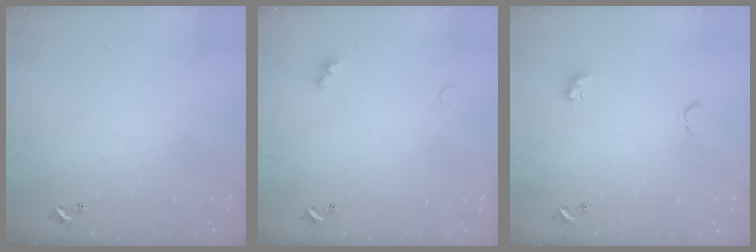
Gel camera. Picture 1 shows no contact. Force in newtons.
{"total": 4.3, "press": 4.3, "slide": 0.6}
{"total": 2.9, "press": 2.8, "slide": 0.6}